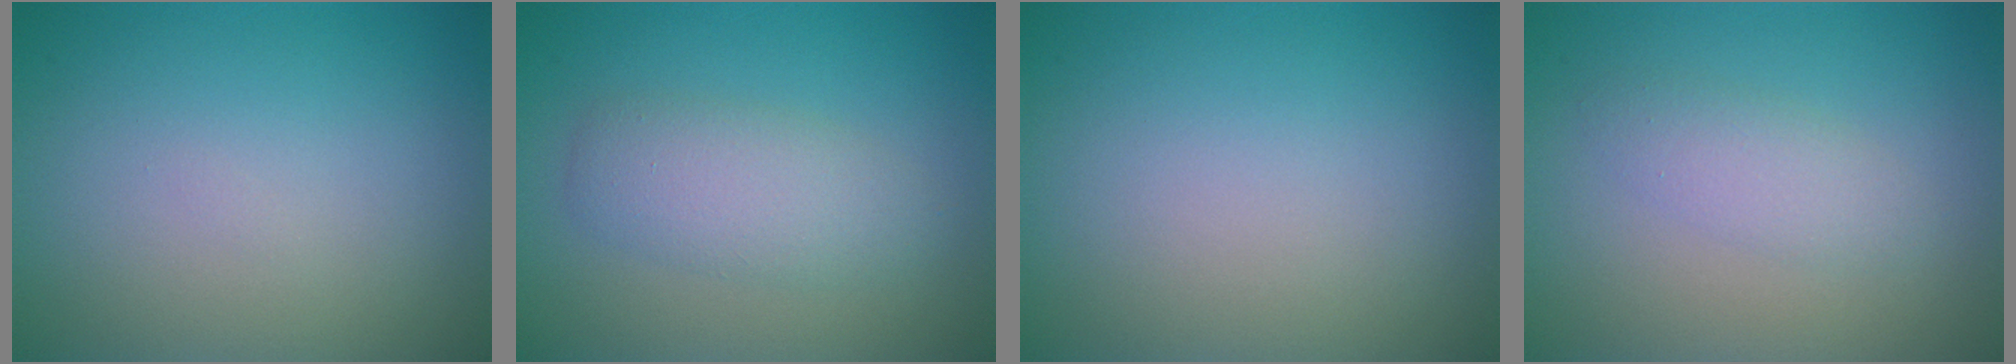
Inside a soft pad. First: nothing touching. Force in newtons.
{"total": 3.4, "press": 3.4, "slide": 0.1}
{"total": 0.0}
{"total": 2.1, "press": 2.1, "slide": 0.1}